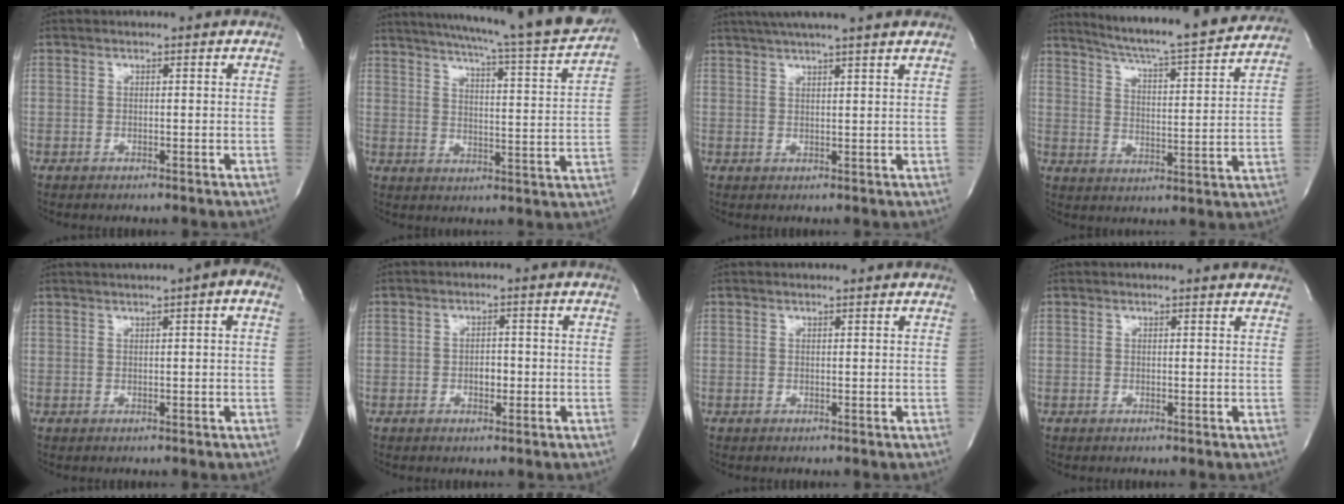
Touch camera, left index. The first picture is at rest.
{"total": 22.7, "force": [20.5, -0.4, 9.9], "torque": [-0.158, -0.057, 0.262]}
{"total": 10.8, "force": [9.1, -0.6, 5.8], "torque": [-0.097, 0.028, 0.116]}
{"total": 20.4, "force": [18.8, 0.2, 8.0], "torque": [-0.130, -0.037, 0.252]}
{"total": 4.5, "force": [2.3, 0.2, 3.9], "torque": [-0.057, 0.021, 0.031]}
{"total": 2.0, "force": [-0.6, 1.1, 1.5], "torque": [-0.023, 0.002, -0.008]}
{"total": 1.3, "force": [1.3, -0.1, 0.3], "torque": [-0.011, 0.005, 0.019]}
{"total": 3.4, "force": [3.3, 0.3, 0.5], "torque": [-0.011, -0.004, 0.022]}